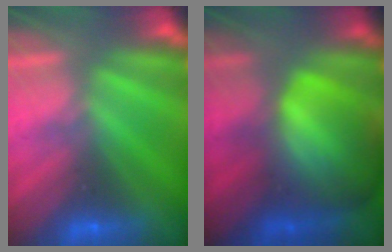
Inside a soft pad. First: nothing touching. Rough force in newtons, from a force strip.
{"total": 9.4}